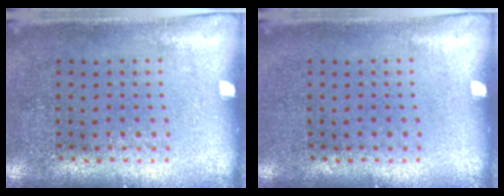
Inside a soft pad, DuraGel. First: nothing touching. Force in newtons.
{"total": 0.0}